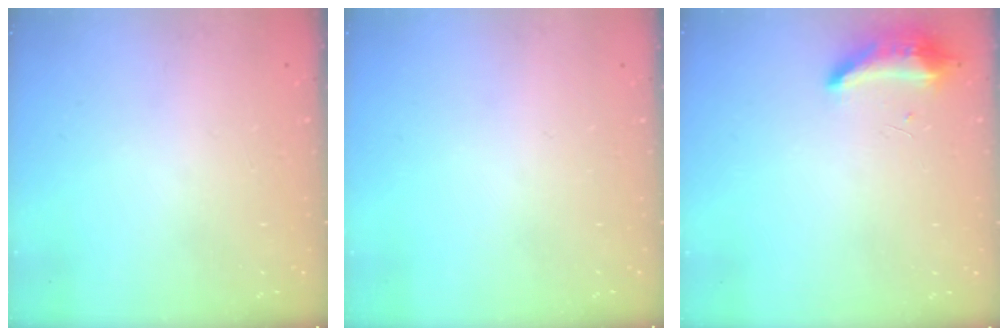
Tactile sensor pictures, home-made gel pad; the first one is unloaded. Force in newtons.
{"total": 0.0}
{"total": 18.6, "press": 10.8, "slide": 15.1}